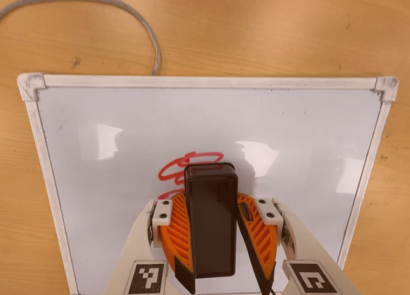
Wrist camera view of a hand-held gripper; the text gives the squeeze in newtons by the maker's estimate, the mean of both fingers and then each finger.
{"total": 12.8, "left": 14.2, "right": 11.3}